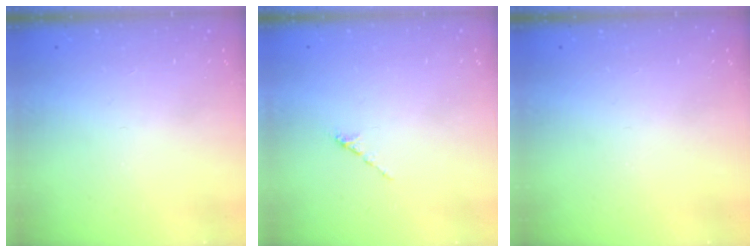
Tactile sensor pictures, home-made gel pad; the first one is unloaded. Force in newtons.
{"total": 0.0}
{"total": 0.0}